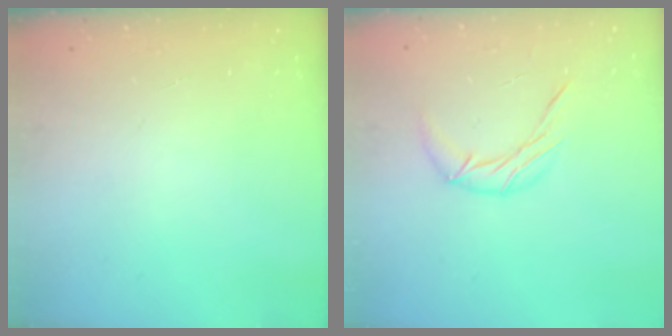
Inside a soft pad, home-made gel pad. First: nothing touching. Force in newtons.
{"total": 7.9, "press": 7.9, "slide": 0.2}